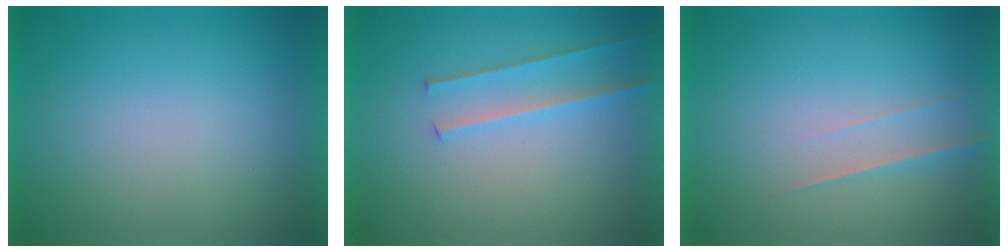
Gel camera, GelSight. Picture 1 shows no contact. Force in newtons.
{"total": 2.2}
{"total": 1.5}